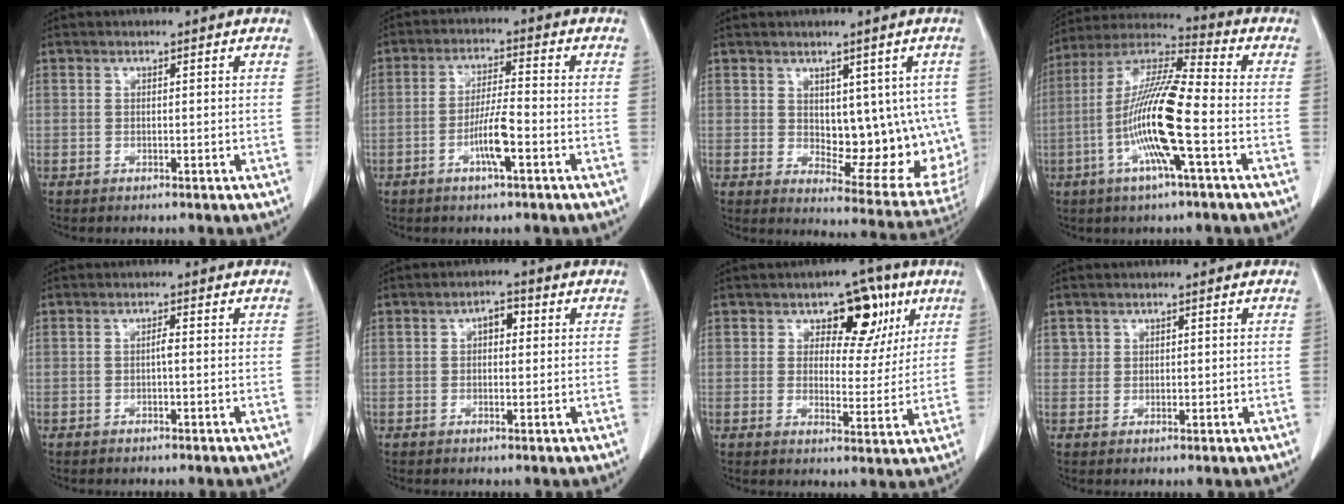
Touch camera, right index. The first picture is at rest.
{"total": 6.1, "force": [-2.3, 0.4, 5.6], "torque": [-0.108, -0.001, -0.044]}
{"total": 14.1, "force": [1.1, 7.3, 12.0], "torque": [-0.140, -0.005, 0.033]}
{"total": 15.0, "force": [-3.9, 0.9, 14.5], "torque": [-0.290, -0.003, -0.082]}
{"total": 0.9, "force": [-0.1, 0.1, 0.9], "torque": [-0.016, 0.001, -0.003]}
{"total": 2.7, "force": [0.6, 1.5, 2.2], "torque": [-0.030, 0.013, 0.005]}
{"total": 9.1, "force": [4.3, 5.3, 6.0], "torque": [-0.060, 0.015, 0.058]}
{"total": 1.8, "force": [0.9, 1.5, 0.1], "torque": [0.016, -0.003, 0.008]}